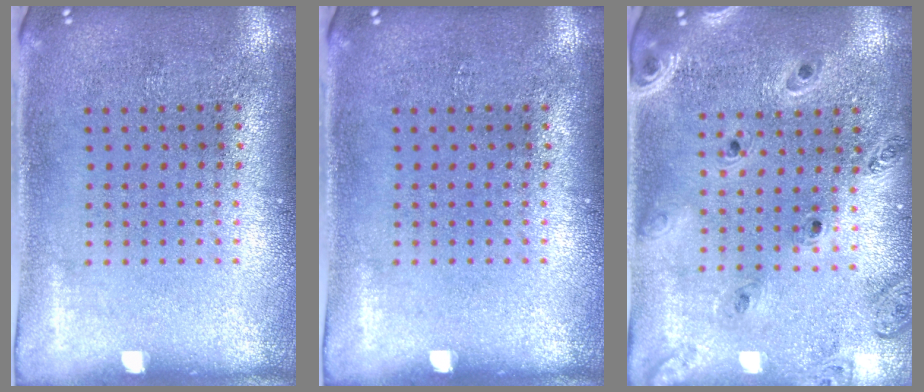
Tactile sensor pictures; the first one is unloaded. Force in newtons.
{"total": 0.0}
{"total": 1.4, "press": 1.3, "slide": 0.2}